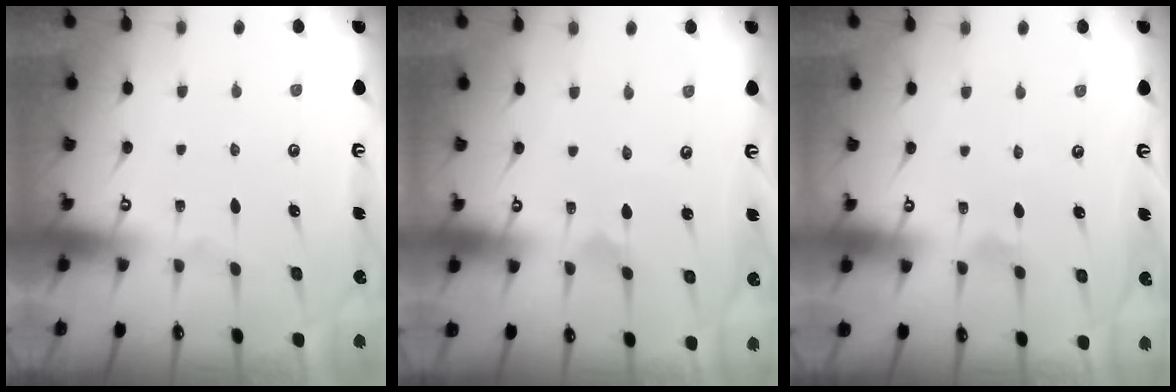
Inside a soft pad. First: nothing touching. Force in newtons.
{"total": 0.7, "press": 0.7, "slide": 0.1}
{"total": 1.9, "press": 1.8, "slide": 0.6}